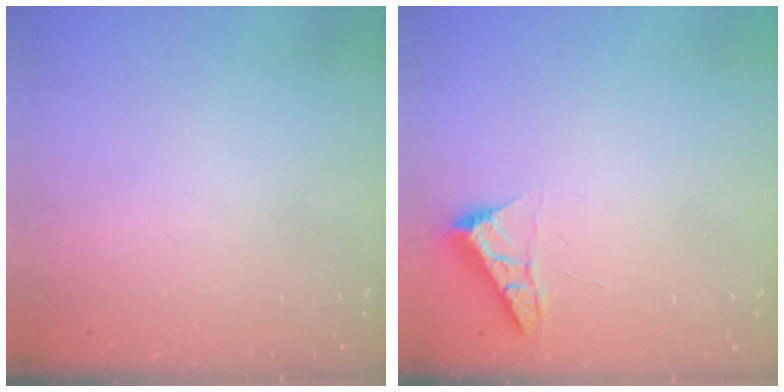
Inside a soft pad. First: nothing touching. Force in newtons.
{"total": 4.0, "press": 4.0, "slide": 0.5}